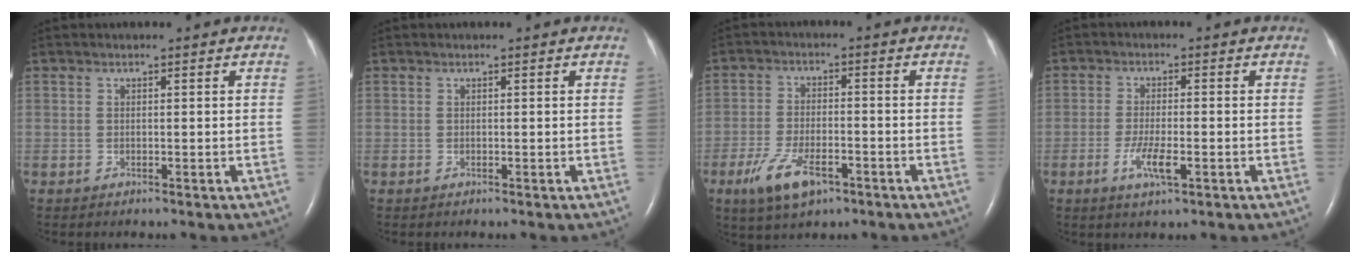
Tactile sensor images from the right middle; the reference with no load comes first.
{"total": 0.0}
{"total": 8.0, "force": [-4.4, 3.1, 5.9], "torque": [-0.124, -0.010, -0.074]}
{"total": 4.5, "force": [-1.7, 1.0, 4.0], "torque": [-0.086, -0.005, -0.030]}